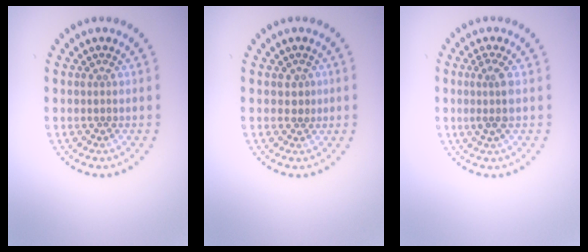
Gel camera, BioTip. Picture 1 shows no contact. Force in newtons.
{"total": 1.0, "press": 0.8, "slide": 0.6}
{"total": 2.0, "press": 1.6, "slide": 1.2}